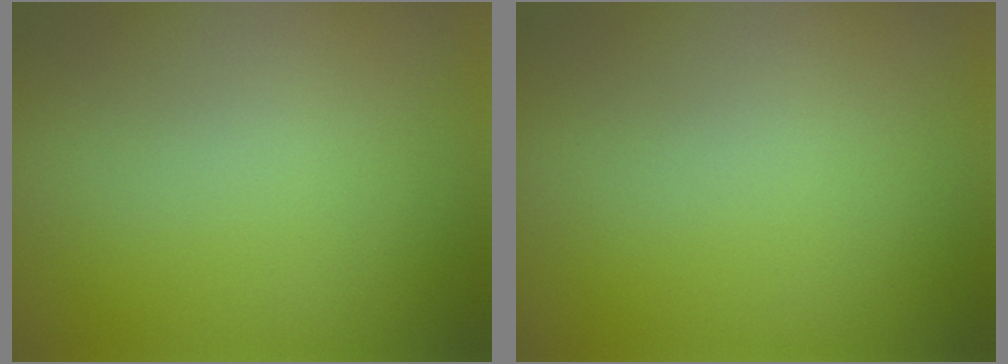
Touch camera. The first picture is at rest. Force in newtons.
{"total": 0.0}